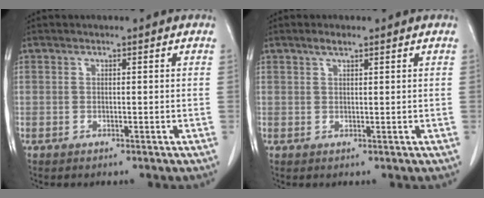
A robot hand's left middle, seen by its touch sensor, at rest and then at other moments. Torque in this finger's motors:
{"motor_torque": [0.10, -0.07, -0.05, 0.00]}